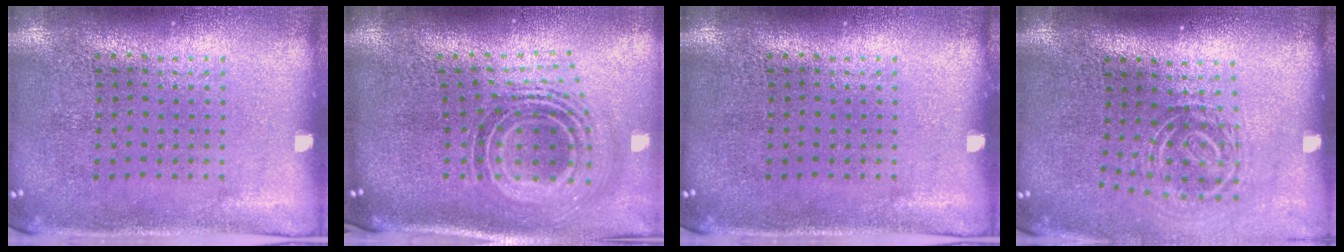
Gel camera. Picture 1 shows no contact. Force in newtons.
{"total": 1.7, "press": 1.3, "slide": 1.1}
{"total": 0.0}
{"total": 1.8, "press": 1.2, "slide": 1.4}